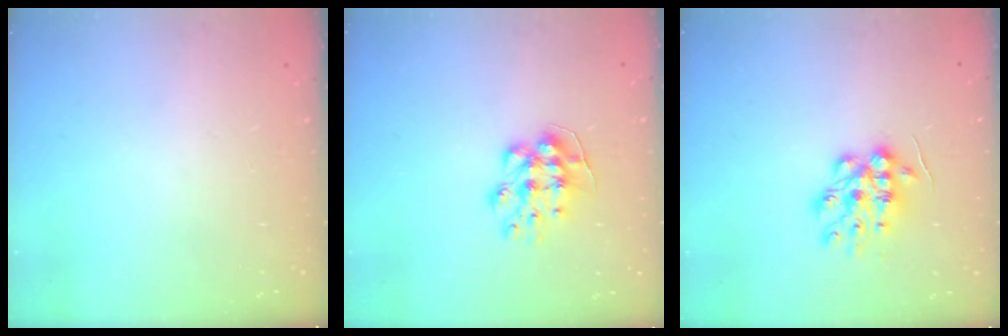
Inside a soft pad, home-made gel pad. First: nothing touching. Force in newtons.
{"total": 9.1, "press": 9.1, "slide": 0.3}
{"total": 12.1, "press": 12.1, "slide": 0.3}